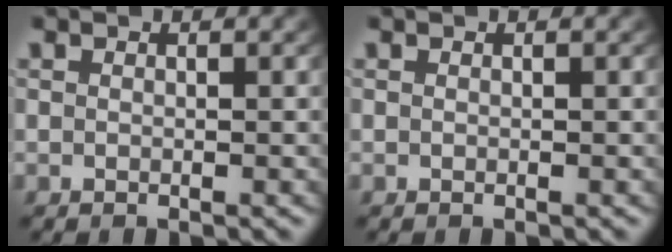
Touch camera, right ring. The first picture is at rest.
{"total": 0.0}